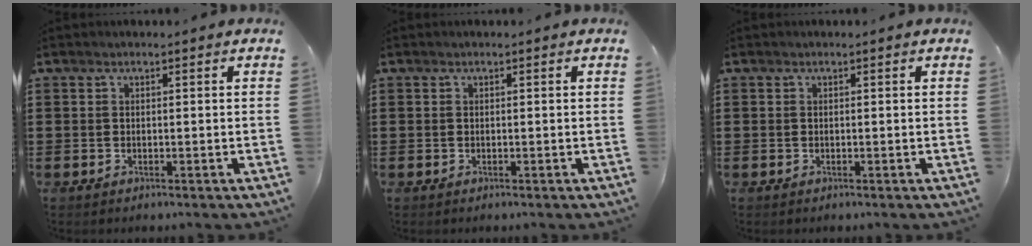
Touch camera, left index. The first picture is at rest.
{"total": 0.0}
{"total": 0.0}